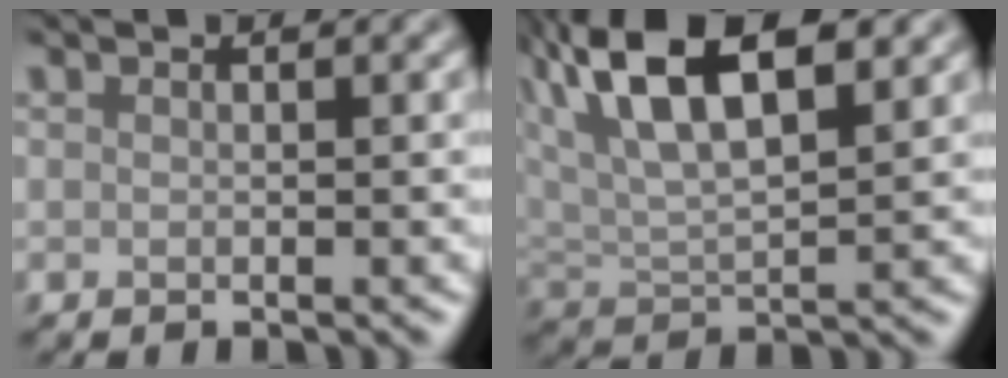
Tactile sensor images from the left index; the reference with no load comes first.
{"total": 11.1, "force": [5.8, 4.9, 8.1], "torque": [-0.153, 0.026, 0.091]}